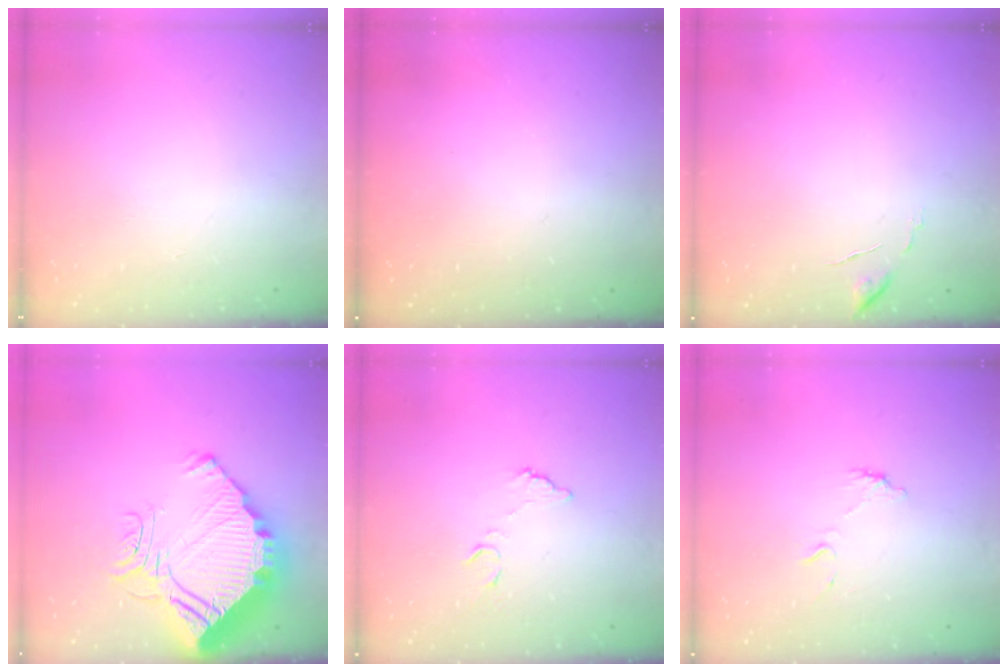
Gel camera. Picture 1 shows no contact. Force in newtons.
{"total": 3.1, "press": 3.1, "slide": 0.1}
{"total": 6.4, "press": 6.4, "slide": 0.5}
{"total": 20.4, "press": 20.3, "slide": 1.8}
{"total": 6.5, "press": 6.4, "slide": 0.7}
{"total": 5.9, "press": 5.9, "slide": 0.4}